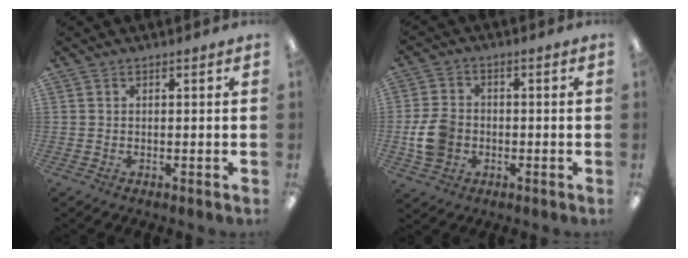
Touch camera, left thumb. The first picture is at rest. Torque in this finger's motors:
{"motor_torque": [-0.29, 0.63, 0.45, -0.33, 0.08]}